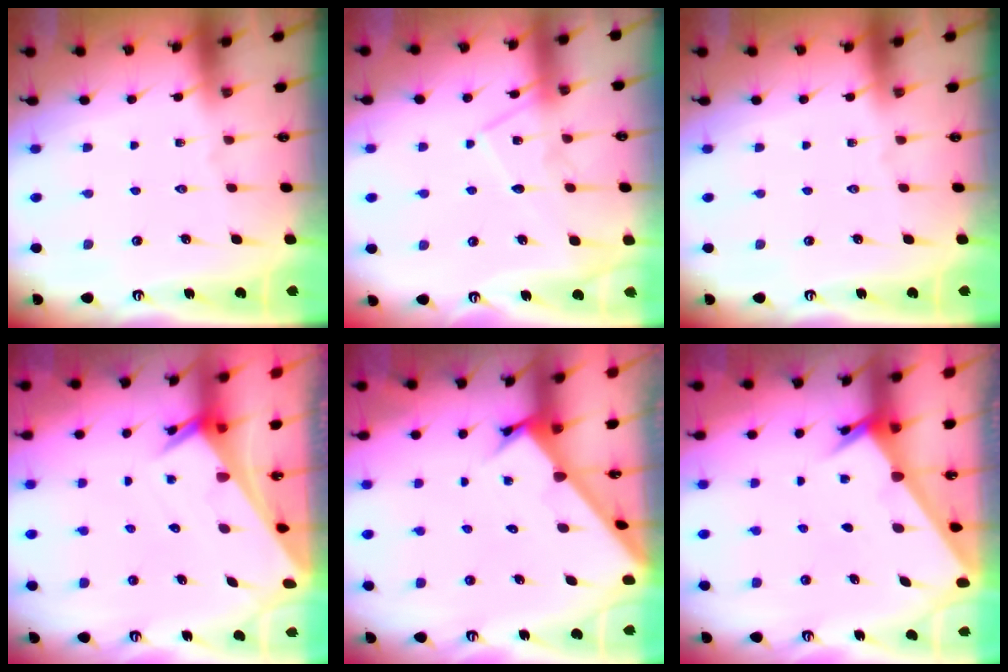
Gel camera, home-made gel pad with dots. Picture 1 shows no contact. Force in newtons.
{"total": 10.9, "press": 10.9, "slide": 0.9}
{"total": 0.0}
{"total": 2.9, "press": 2.9, "slide": 0.3}
{"total": 2.8, "press": 2.8, "slide": 0.2}
{"total": 2.5, "press": 2.5, "slide": 0.2}